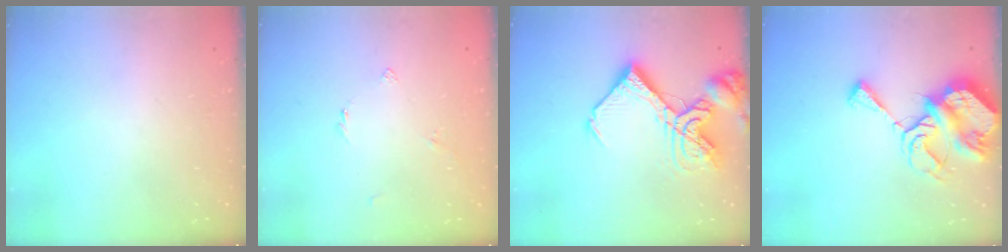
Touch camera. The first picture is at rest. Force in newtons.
{"total": 2.8, "press": 2.7, "slide": 0.6}
{"total": 16.5, "press": 16.4, "slide": 2.1}
{"total": 10.2, "press": 10.1, "slide": 1.0}